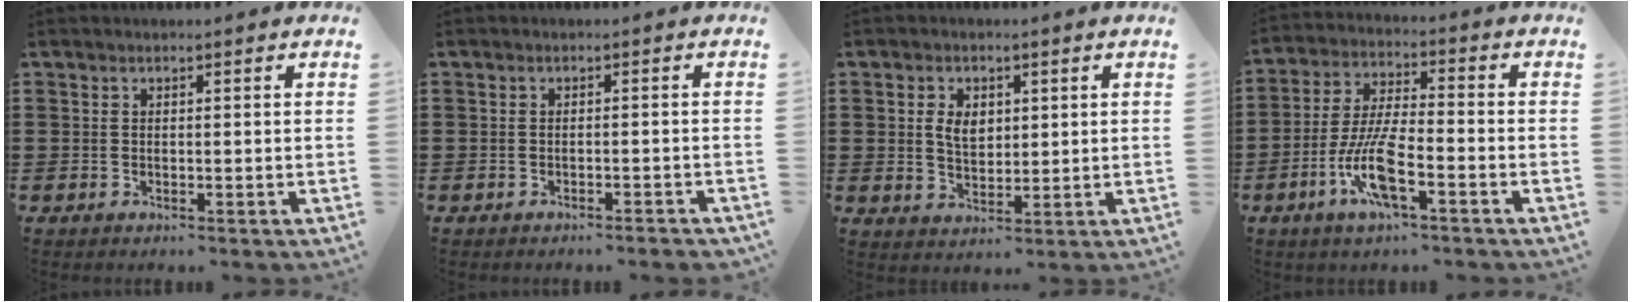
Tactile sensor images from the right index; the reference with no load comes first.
{"total": 1.2, "force": [-1.1, -0.1, 0.3], "torque": [-0.007, 0.002, -0.023]}
{"total": 3.9, "force": [1.0, 2.6, 2.7], "torque": [-0.052, 0.007, 0.015]}
{"total": 9.4, "force": [-4.2, 2.3, 8.2], "torque": [-0.185, -0.013, -0.082]}